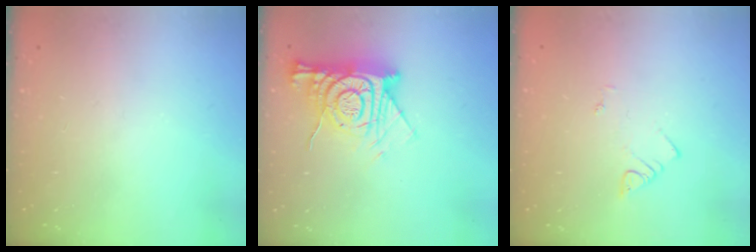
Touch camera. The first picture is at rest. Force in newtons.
{"total": 13.6, "press": 13.5, "slide": 1.3}
{"total": 2.1, "press": 2.1, "slide": 0.4}